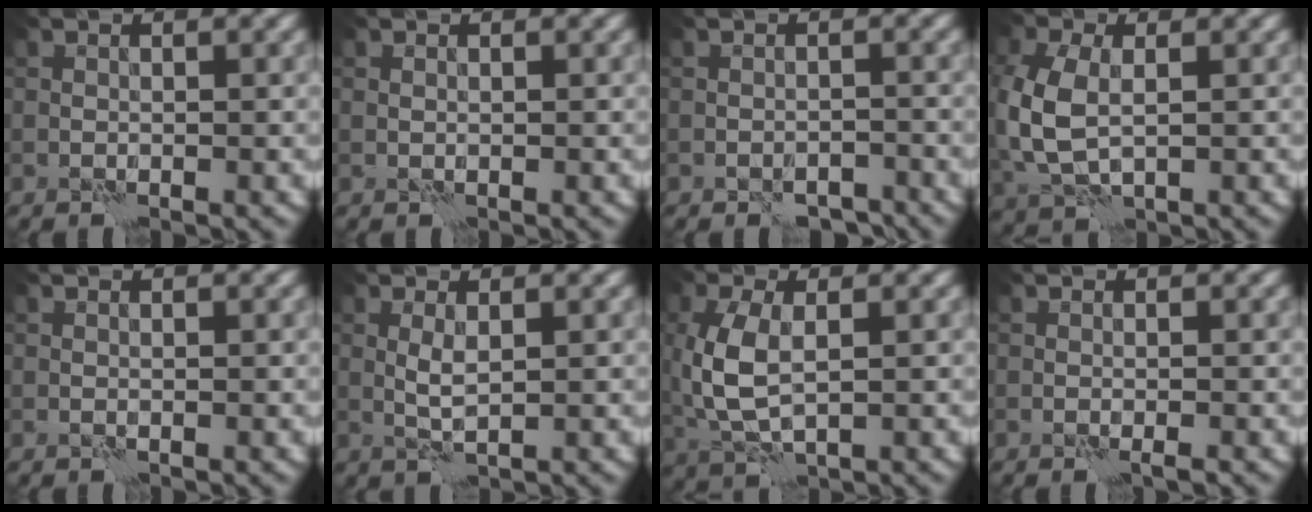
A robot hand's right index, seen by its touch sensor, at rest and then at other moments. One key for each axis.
{"total": 0.0}
{"total": 2.6, "fx": -2.3, "fy": 1.0, "fz": 0.8, "tx": -0.008, "ty": 0.002, "tz": -0.031}
{"total": 6.8, "fx": -0.1, "fy": 4.4, "fz": 5.1, "tx": -0.145, "ty": -0.001, "tz": 0.001}
{"total": 0.0}
{"total": 1.6, "fx": 0.3, "fy": 0.4, "fz": 1.5, "tx": -0.036, "ty": 0.005, "tz": 0.008}
{"total": 5.8, "fx": 0.2, "fy": 3.2, "fz": 4.9, "tx": -0.129, "ty": 0.002, "tz": 0.009}
{"total": 0.8, "fx": -0.5, "fy": 0.0, "fz": 0.7, "tx": -0.005, "ty": 0.002, "tz": -0.009}